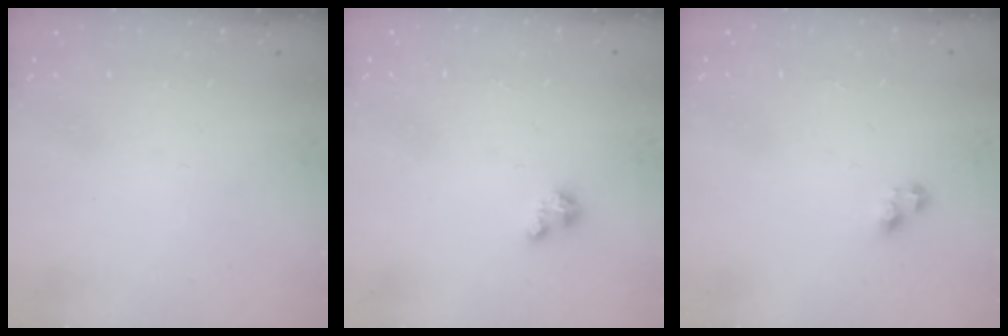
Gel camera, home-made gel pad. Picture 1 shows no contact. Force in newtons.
{"total": 0.9, "press": 0.9, "slide": 0.2}
{"total": 3.1, "press": 3.1, "slide": 0.4}